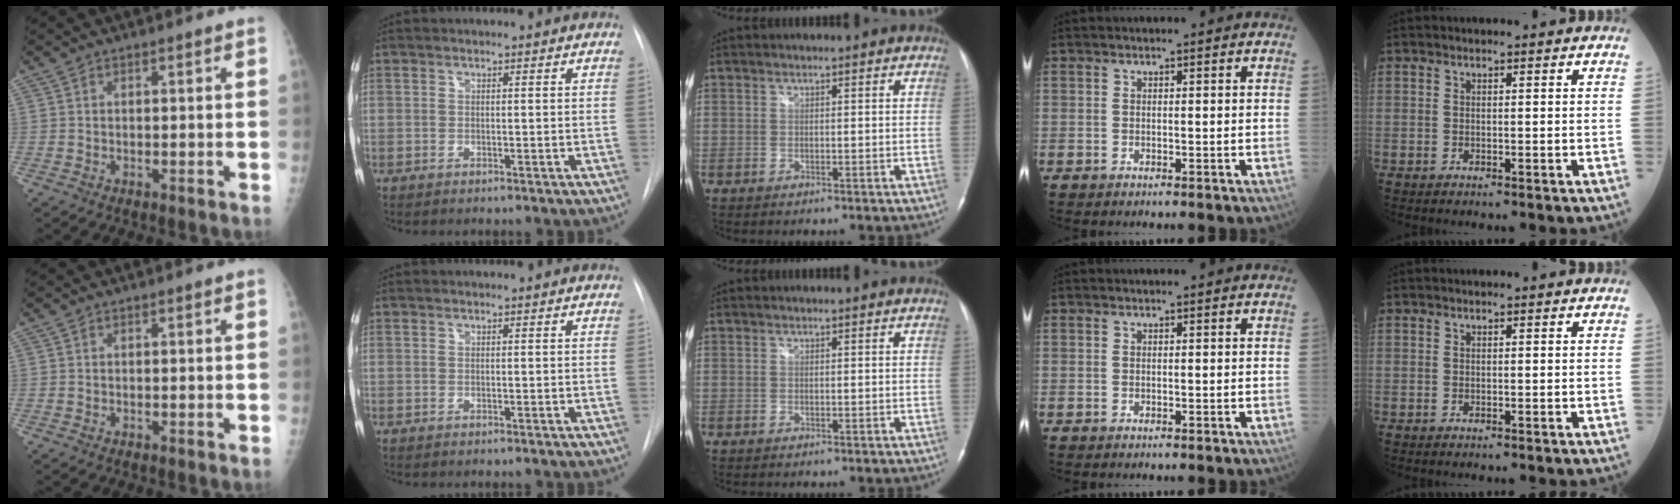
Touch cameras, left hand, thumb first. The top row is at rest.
{}